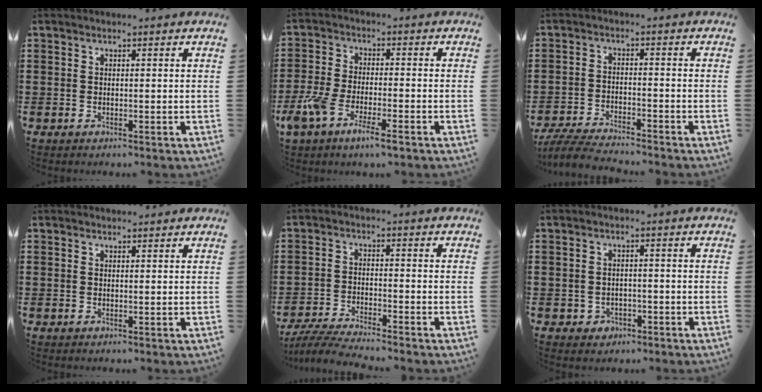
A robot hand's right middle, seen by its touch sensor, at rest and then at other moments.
{"total": 6.5, "force": [-4.1, 1.6, 4.8], "torque": [-0.113, -0.009, -0.080]}
{"total": 5.4, "force": [-5.2, 0.5, 1.5], "torque": [-0.041, -0.004, -0.106]}
{"total": 0.6, "force": [0.6, 0.2, 0.0], "torque": [0.006, -0.003, 0.009]}
{"total": 4.8, "force": [-4.6, 0.2, 1.5], "torque": [-0.046, -0.010, -0.097]}
{"total": 1.7, "force": [-1.2, 1.3, 0.3], "torque": [-0.011, 0.001, -0.028]}